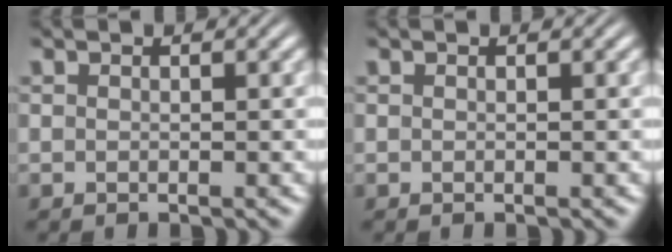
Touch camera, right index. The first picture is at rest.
{"total": 0.0}